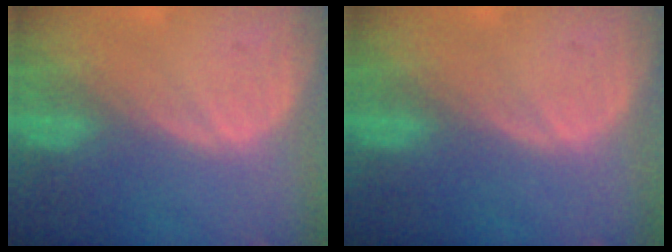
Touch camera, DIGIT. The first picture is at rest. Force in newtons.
{"total": 0.0}